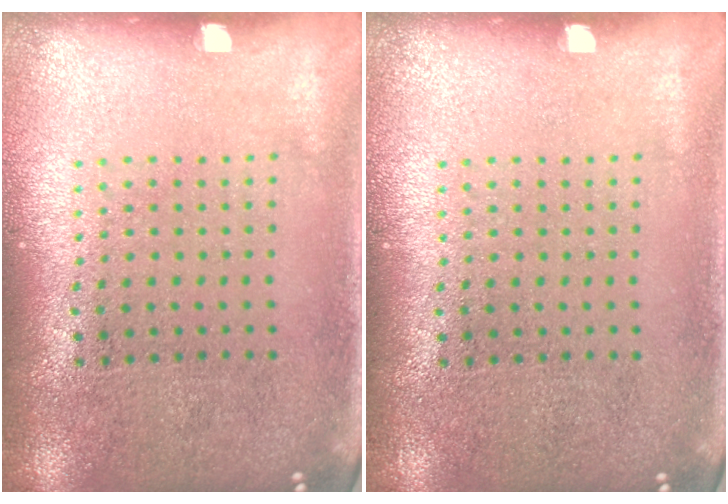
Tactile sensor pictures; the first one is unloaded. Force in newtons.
{"total": 0.0}